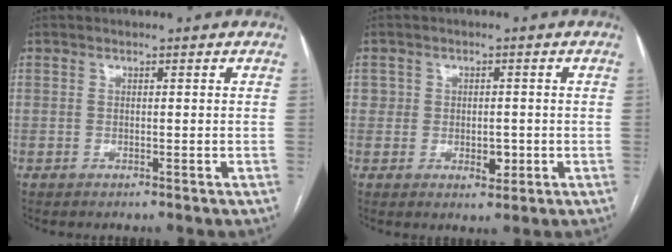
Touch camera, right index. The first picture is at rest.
{"total": 3.4, "force": [-0.5, 2.7, 2.0], "torque": [-0.018, 0.006, -0.001]}